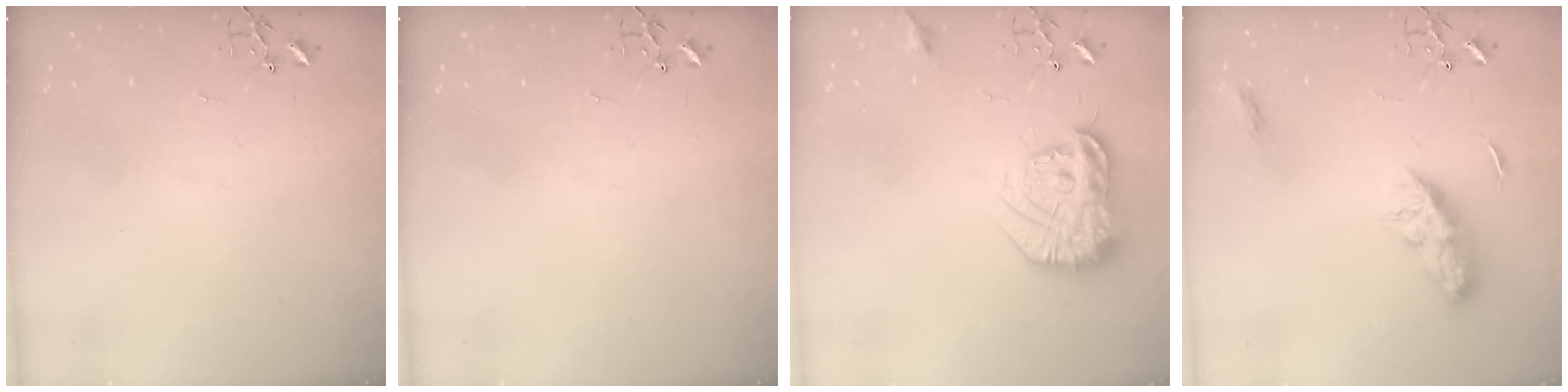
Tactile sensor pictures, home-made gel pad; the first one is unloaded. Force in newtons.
{"total": 0.0}
{"total": 17.6, "press": 17.6, "slide": 1.3}
{"total": 8.8, "press": 8.8, "slide": 0.0}